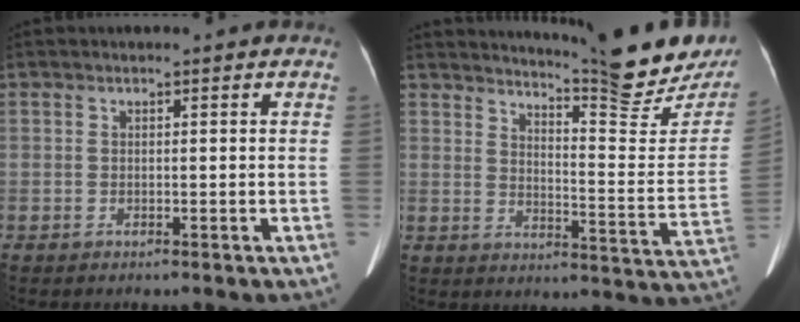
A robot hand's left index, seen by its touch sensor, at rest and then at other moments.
{"total": 19.2, "force": [17.5, 1.6, 7.9], "torque": [-0.110, -0.082, 0.211]}